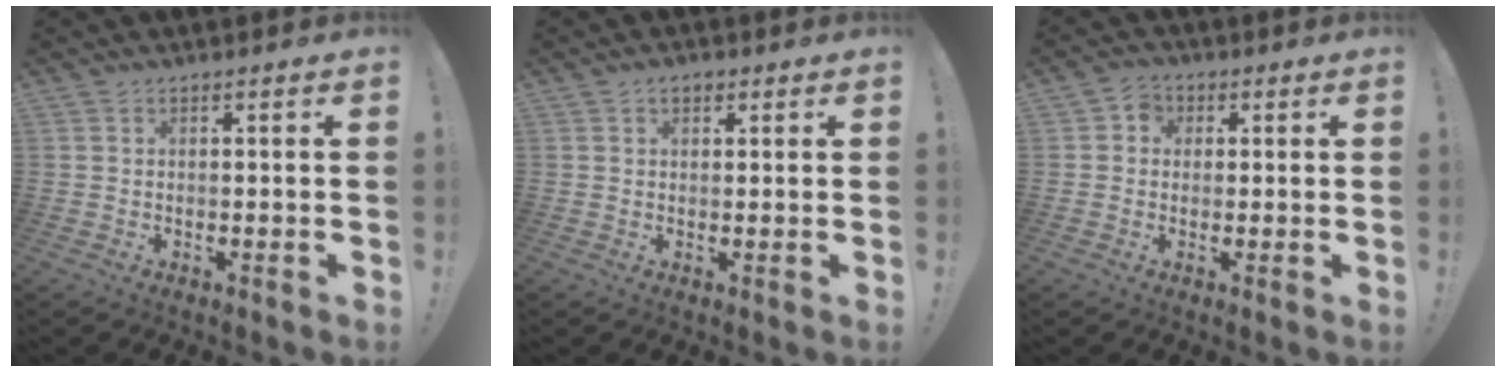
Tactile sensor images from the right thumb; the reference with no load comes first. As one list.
[{"total": 2.3, "force": [1.2, 1.4, 1.3], "torque": [-0.015, -0.003, 0.019]}, {"total": 3.8, "force": [0.2, 3.6, 1.2], "torque": [-0.016, 0.005, 0.004]}]